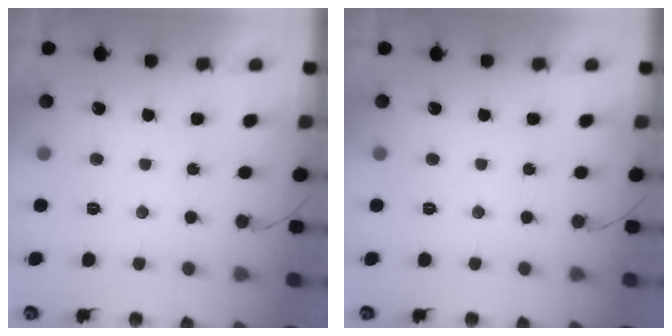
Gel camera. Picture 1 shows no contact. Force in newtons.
{"total": 0.0}